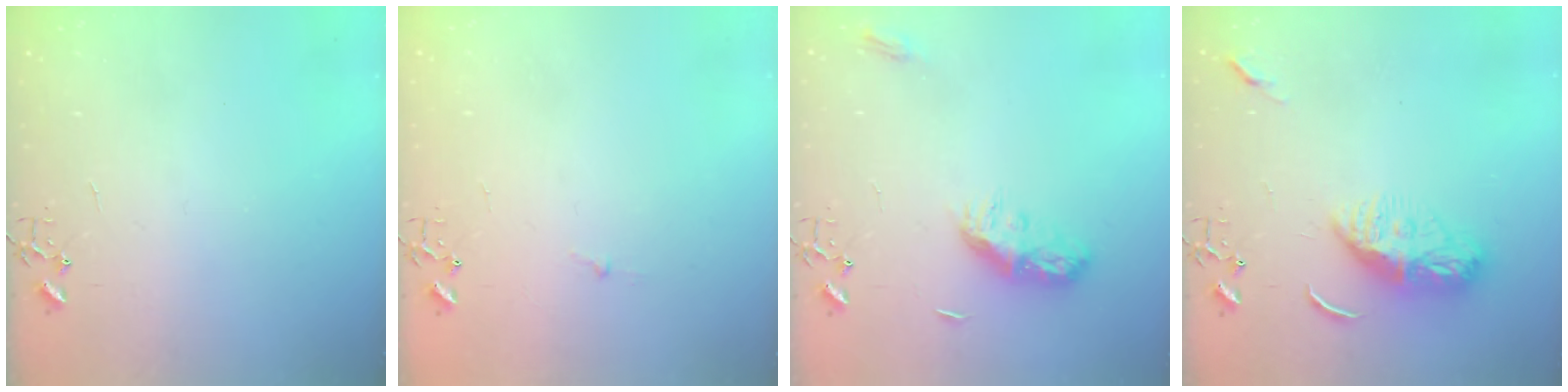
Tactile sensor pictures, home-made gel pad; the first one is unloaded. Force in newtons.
{"total": 2.7, "press": 2.7, "slide": 0.3}
{"total": 9.9, "press": 9.9, "slide": 0.1}
{"total": 12.5, "press": 12.5, "slide": 1.1}